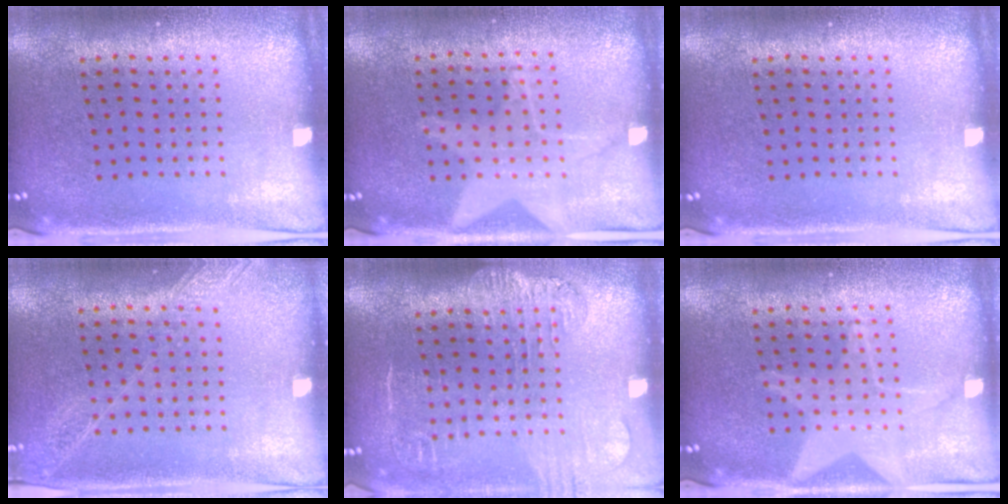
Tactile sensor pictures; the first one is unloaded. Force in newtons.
{"total": 1.1, "press": 1.1, "slide": 0.3}
{"total": 0.0}
{"total": 1.3, "press": 1.2, "slide": 0.3}
{"total": 1.8, "press": 1.5, "slide": 1.0}
{"total": 2.5, "press": 2.5, "slide": 0.3}